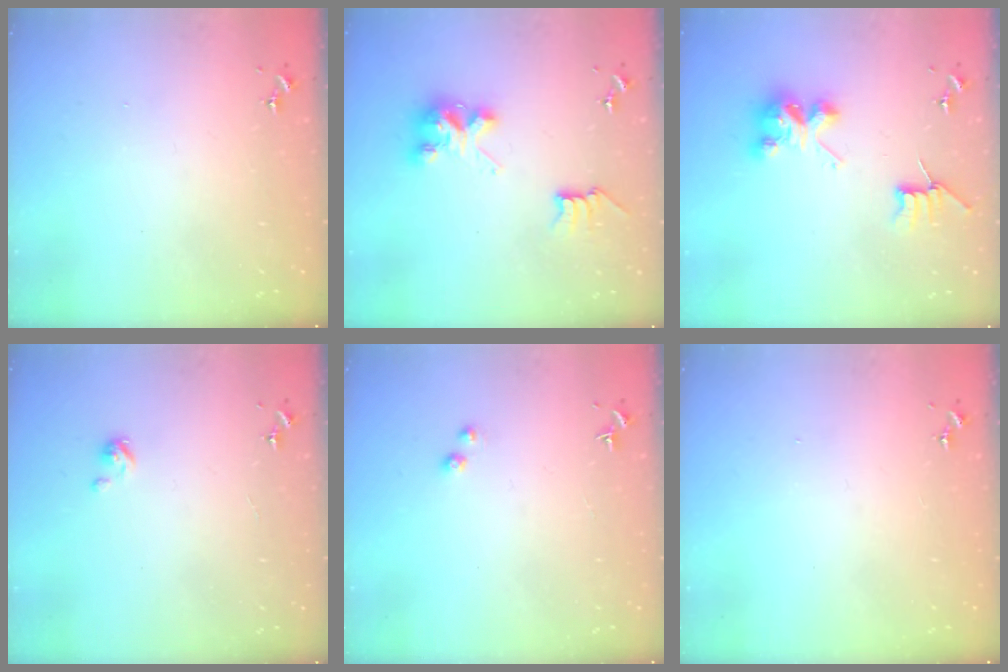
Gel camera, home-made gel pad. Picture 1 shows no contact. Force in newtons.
{"total": 8.3, "press": 8.3, "slide": 0.3}
{"total": 9.1, "press": 9.0, "slide": 1.0}
{"total": 2.9, "press": 2.9, "slide": 0.2}
{"total": 1.0, "press": 1.0, "slide": 0.1}
{"total": 0.0}